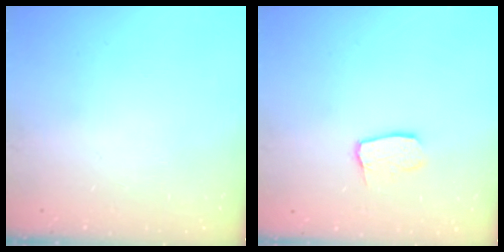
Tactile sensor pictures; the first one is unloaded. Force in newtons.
{"total": 6.8, "press": 6.8, "slide": 0.5}